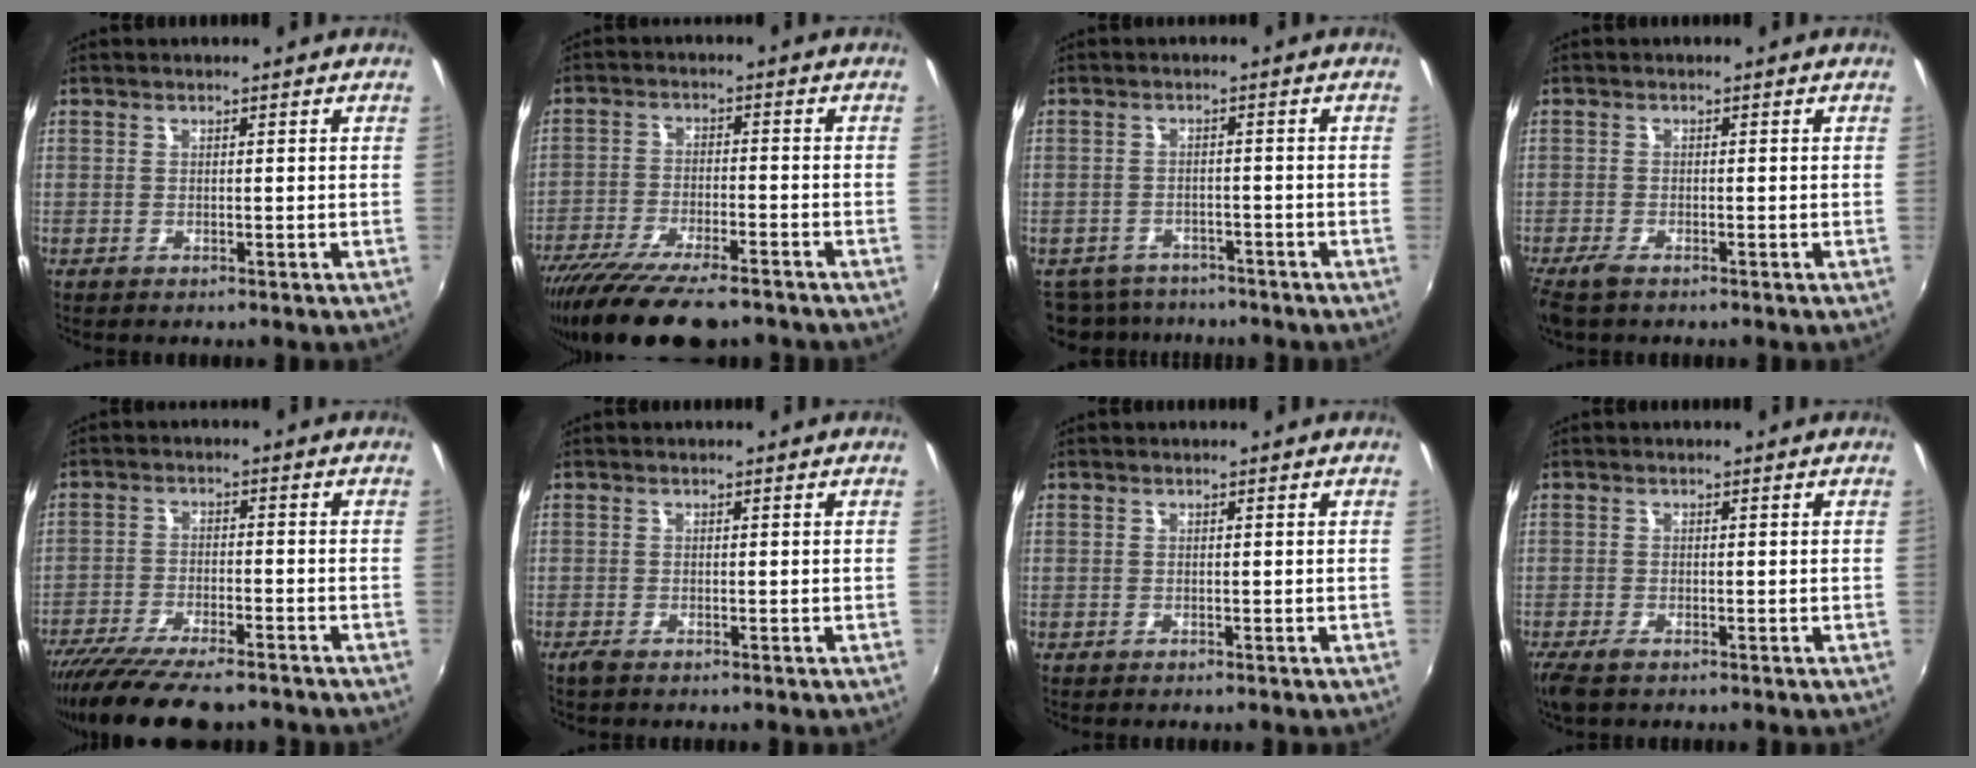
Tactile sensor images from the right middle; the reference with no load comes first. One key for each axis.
{"total": 17.2, "fx": -13.8, "fy": 4.2, "fz": 9.3, "tx": -0.188, "ty": -0.047, "tz": -0.227}
{"total": 8.9, "fx": -7.5, "fy": 4.2, "fz": 2.2, "tx": -0.065, "ty": -0.012, "tz": -0.112}
{"total": 3.4, "fx": -2.5, "fy": 1.0, "fz": 2.1, "tx": -0.052, "ty": -0.013, "tz": -0.049}
{"total": 15.6, "fx": -13.0, "fy": 3.5, "fz": 8.0, "tx": -0.164, "ty": -0.043, "tz": -0.212}
{"total": 1.3, "fx": -1.1, "fy": 0.3, "fz": 0.6, "tx": -0.014, "ty": -0.005, "tz": -0.022}
{"total": 0.0}
{"total": 4.0, "fx": -2.9, "fy": 1.3, "fz": 2.5, "tx": -0.059, "ty": -0.018, "tz": -0.053}